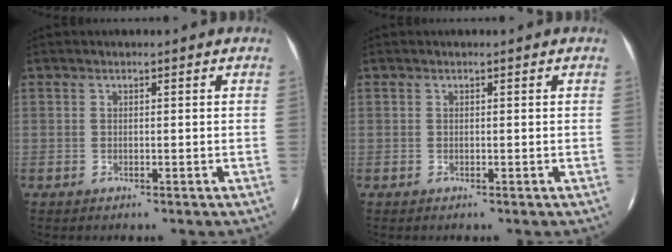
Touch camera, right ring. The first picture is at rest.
{"total": 0.0}